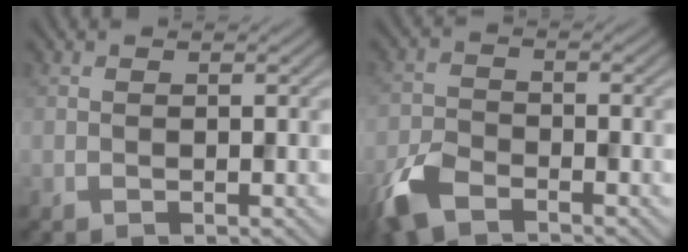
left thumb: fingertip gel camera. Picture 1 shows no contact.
{"total": 5.7, "force": [-4.0, 2.5, 3.1], "torque": [-0.073, -0.008, -0.092]}